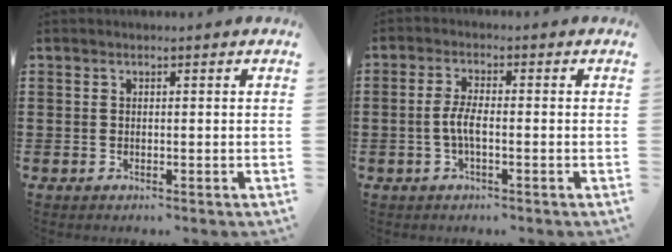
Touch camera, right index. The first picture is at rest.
{"total": 3.7, "force": [-0.9, 0.9, 3.4], "torque": [-0.083, -0.003, -0.025]}